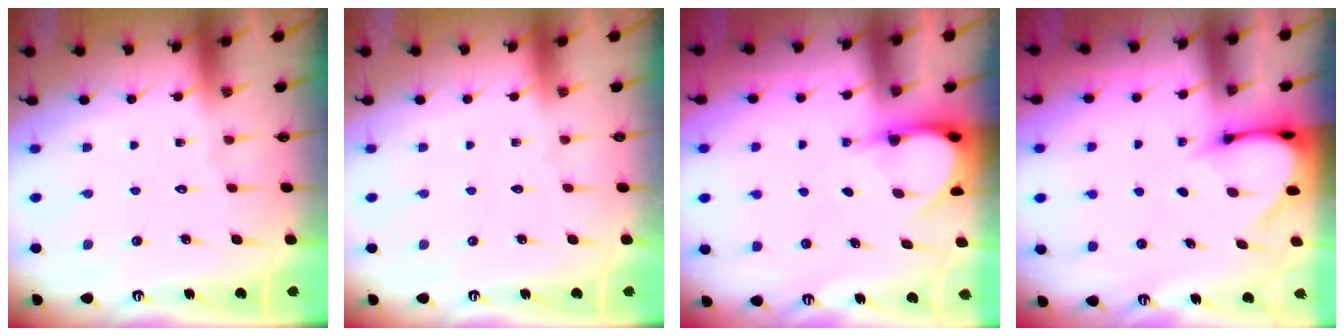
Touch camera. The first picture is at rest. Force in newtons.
{"total": 0.0}
{"total": 3.9, "press": 3.8, "slide": 0.2}
{"total": 3.6, "press": 3.5, "slide": 0.2}